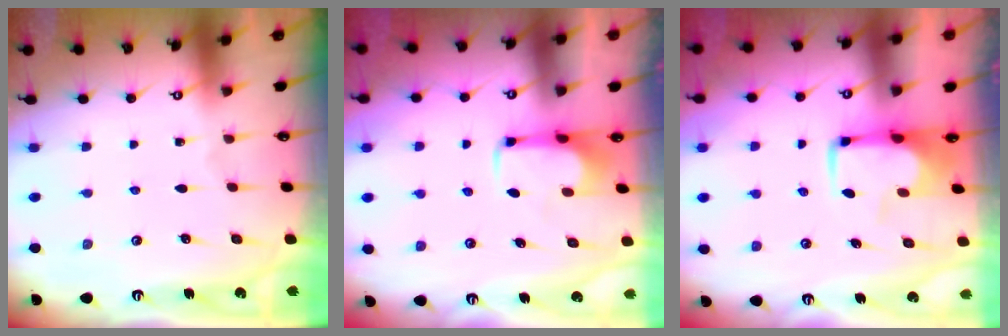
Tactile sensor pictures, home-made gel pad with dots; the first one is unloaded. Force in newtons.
{"total": 1.9, "press": 1.8, "slide": 0.6}
{"total": 1.0, "press": 0.7, "slide": 0.7}